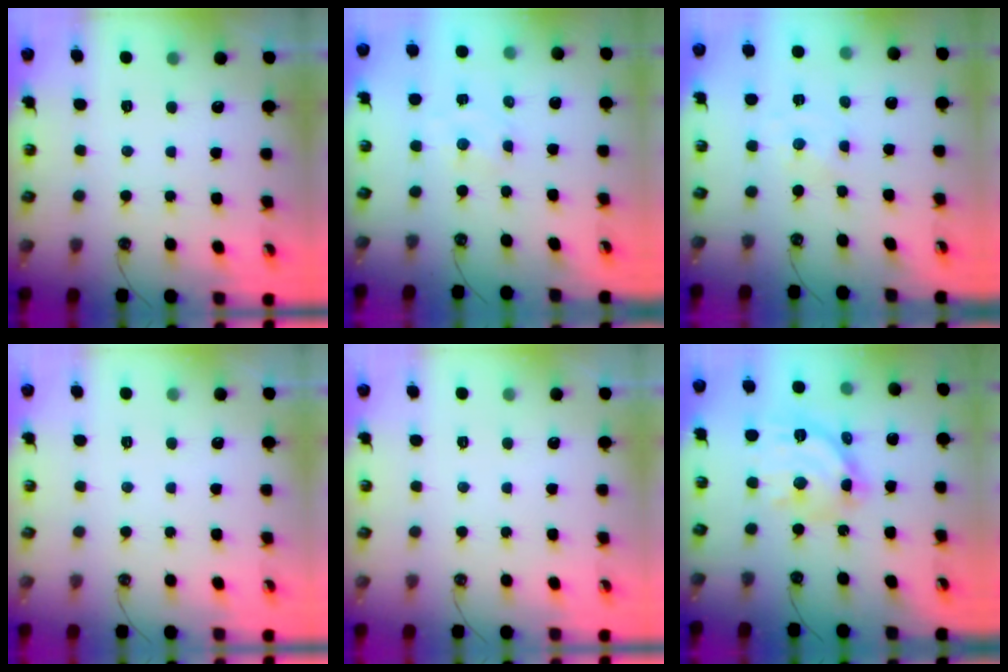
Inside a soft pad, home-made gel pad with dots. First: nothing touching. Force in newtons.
{"total": 1.8, "press": 1.8, "slide": 0.3}
{"total": 0.0}
{"total": 0.0}
{"total": 0.0}
{"total": 15.1, "press": 15.0, "slide": 1.2}